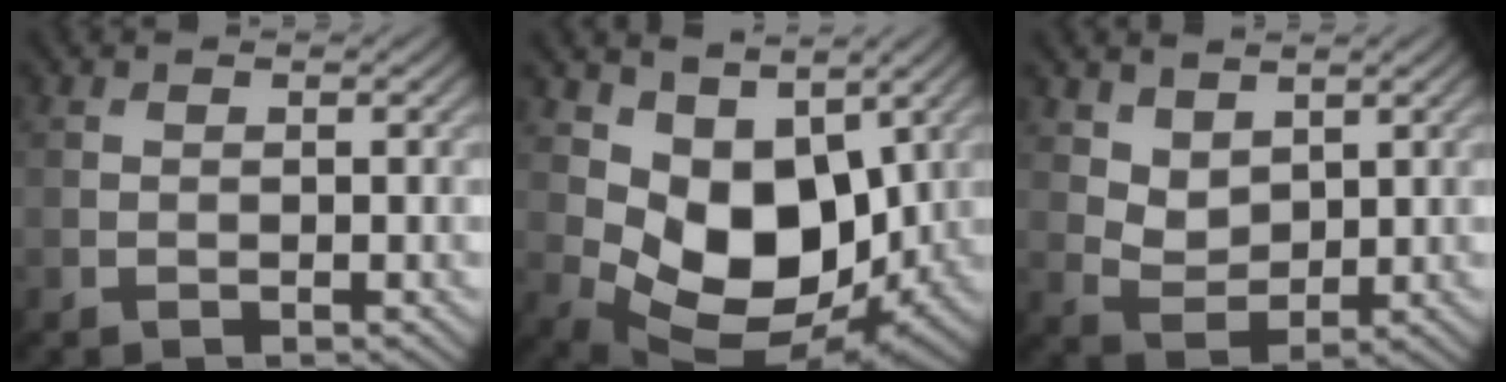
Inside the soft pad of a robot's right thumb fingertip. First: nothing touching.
{"total": 10.8, "force": [2.8, 7.0, 7.7], "torque": [-0.161, -0.025, 0.058]}
{"total": 4.2, "force": [2.6, 2.6, 2.0], "torque": [-0.055, -0.014, 0.052]}